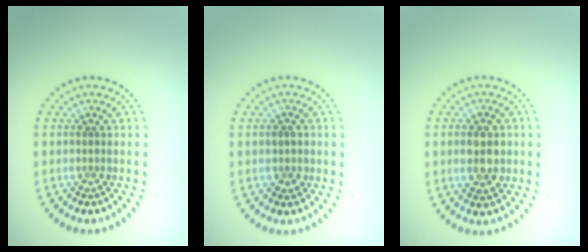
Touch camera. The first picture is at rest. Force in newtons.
{"total": 1.5, "press": 1.4, "slide": 0.4}
{"total": 3.8, "press": 3.8, "slide": 0.1}